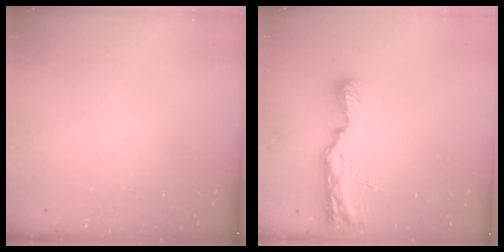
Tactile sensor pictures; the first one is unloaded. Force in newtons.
{"total": 9.4, "press": 9.2, "slide": 2.0}